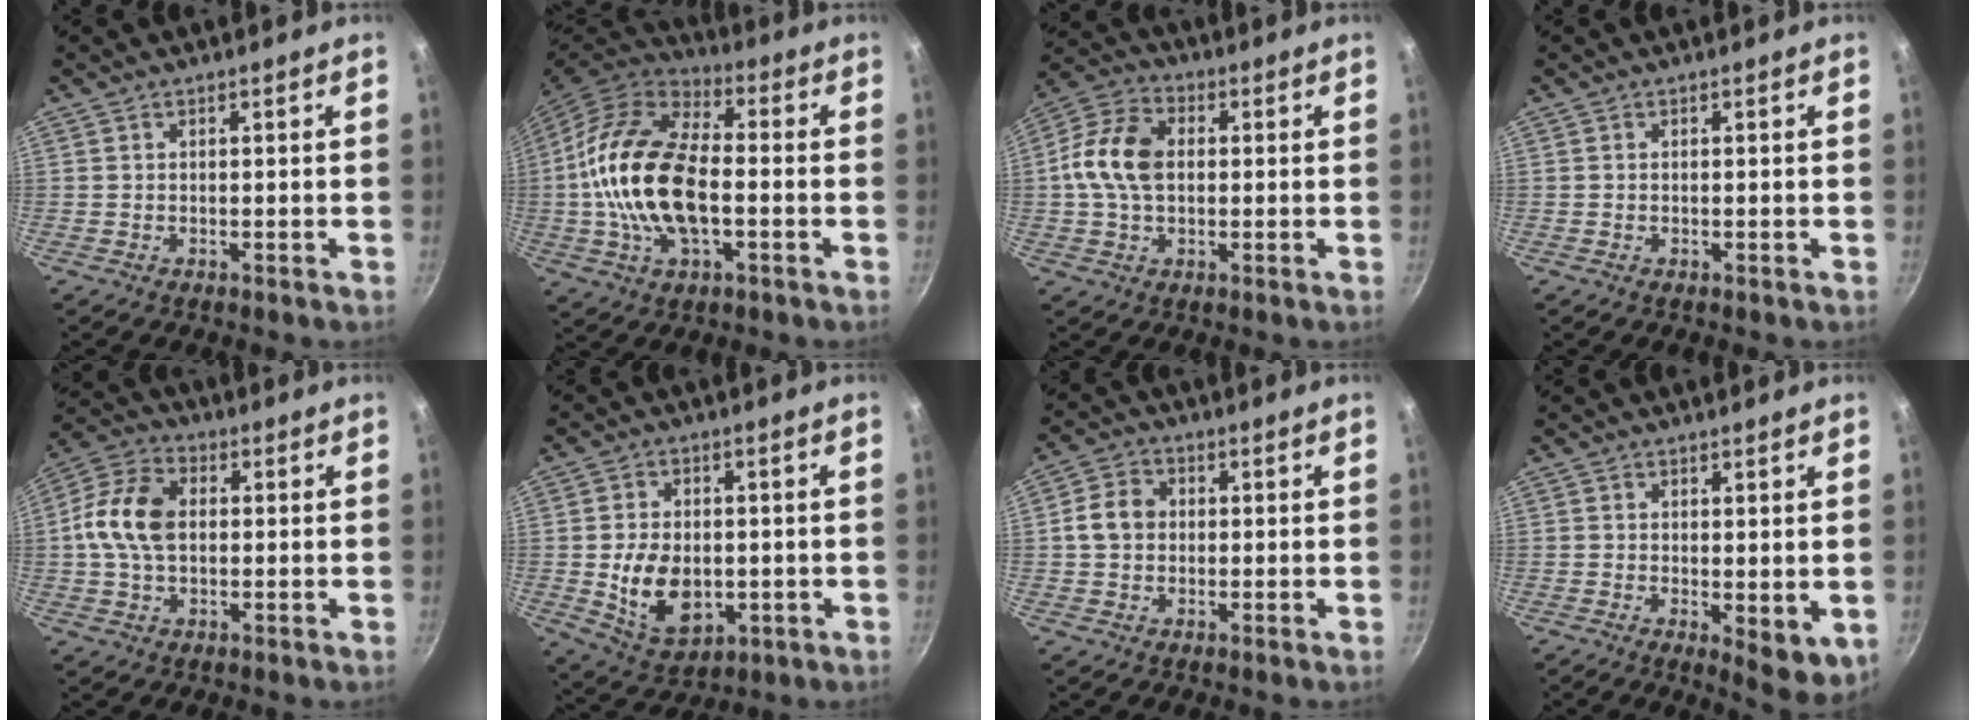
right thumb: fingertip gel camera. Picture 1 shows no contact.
{"total": 20.5, "force": [-1.8, 11.2, 17.0], "torque": [-0.314, 0.031, -0.044]}
{"total": 11.6, "force": [0.6, 8.0, 8.4], "torque": [-0.148, 0.024, -0.004]}
{"total": 0.0}
{"total": 11.6, "force": [0.6, 7.8, 8.5], "torque": [-0.152, 0.023, -0.004]}
{"total": 12.0, "force": [-1.3, 8.3, 8.7], "torque": [-0.130, -0.007, -0.006]}
{"total": 6.0, "force": [0.3, 5.0, 3.3], "torque": [-0.041, 0.012, -0.007]}
{"total": 6.3, "force": [-0.3, 2.8, 5.7], "torque": [-0.067, -0.015, 0.002]}